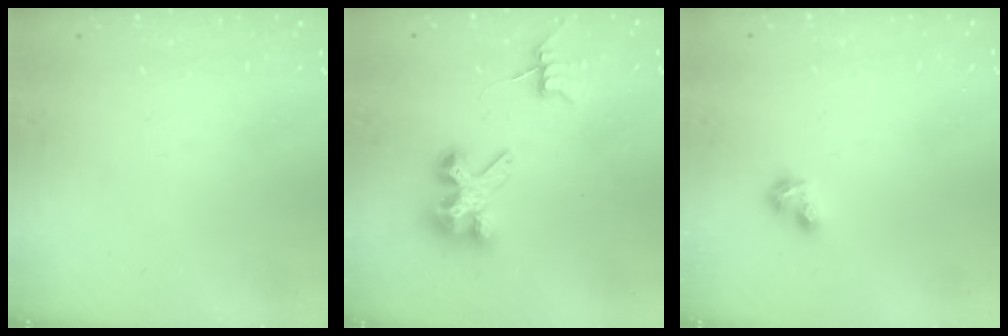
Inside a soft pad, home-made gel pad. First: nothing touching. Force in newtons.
{"total": 7.6, "press": 7.5, "slide": 0.8}
{"total": 3.4, "press": 3.3, "slide": 0.9}